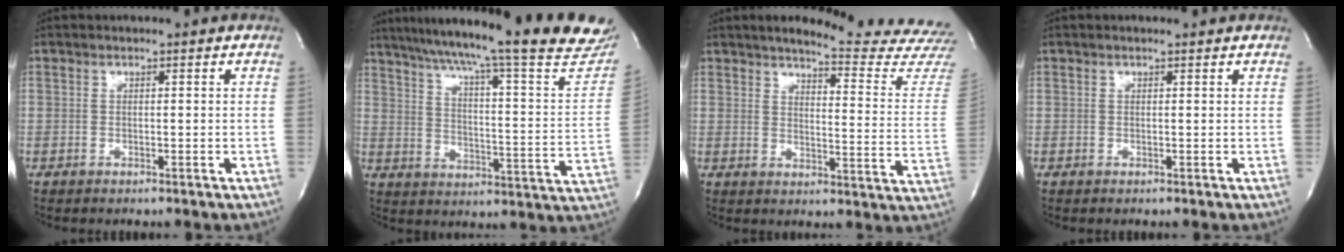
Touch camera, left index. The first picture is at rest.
{"total": 30.3, "force": [25.7, 2.1, 15.9], "torque": [-0.235, -0.051, 0.326]}
{"total": 19.1, "force": [18.3, -0.6, 5.7], "torque": [-0.074, -0.128, 0.204]}
{"total": 1.4, "force": [1.3, 0.2, 0.4], "torque": [-0.012, 0.008, 0.014]}